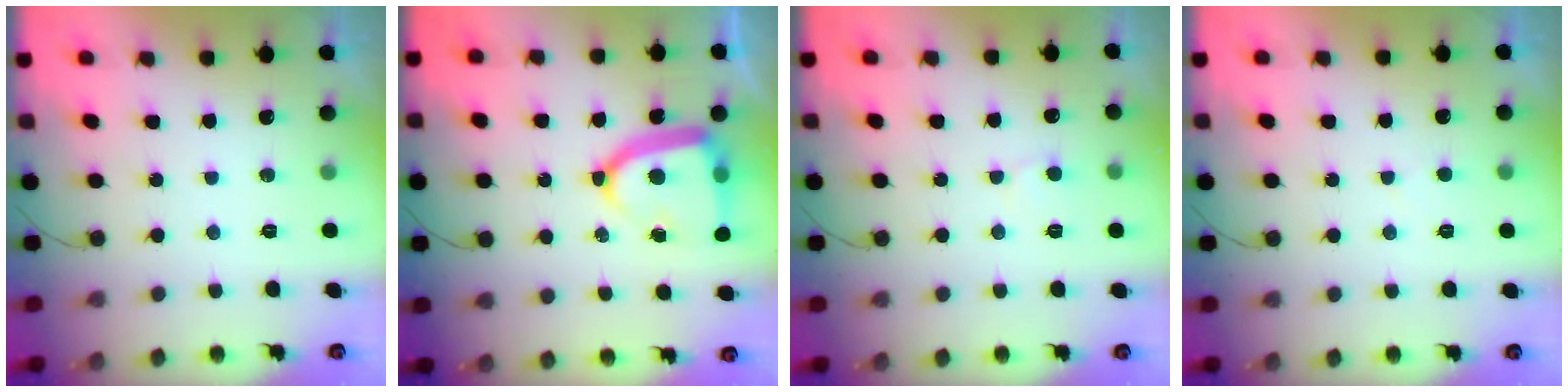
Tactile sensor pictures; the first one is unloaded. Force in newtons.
{"total": 14.0, "press": 13.9, "slide": 1.4}
{"total": 4.8, "press": 4.8, "slide": 0.5}
{"total": 2.3, "press": 2.3, "slide": 0.3}